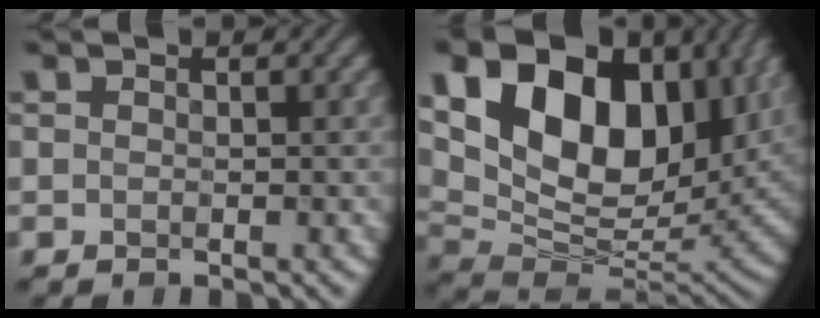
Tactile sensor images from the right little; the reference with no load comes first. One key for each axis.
{"total": 16.8, "fx": 6.2, "fy": 10.1, "fz": 11.9, "tx": -0.217, "ty": 0.026, "tz": 0.107}